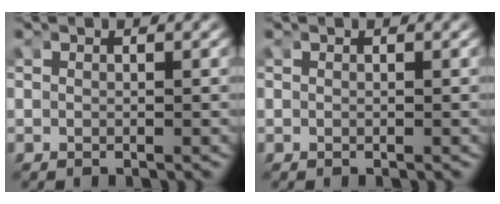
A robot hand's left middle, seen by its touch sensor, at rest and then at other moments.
{"total": 0.0}